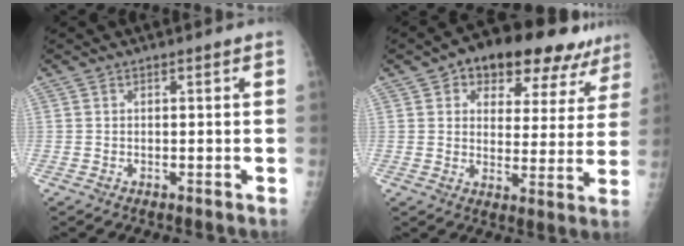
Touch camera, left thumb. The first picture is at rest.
{"total": 17.7, "force": [11.3, 9.9, 9.3], "torque": [-0.073, -0.019, 0.143]}